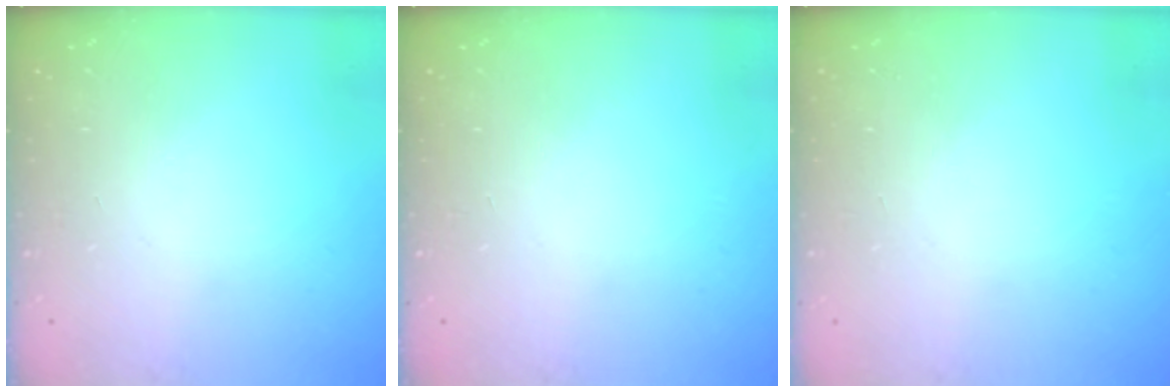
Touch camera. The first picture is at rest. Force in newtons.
{"total": 0.0}
{"total": 0.0}